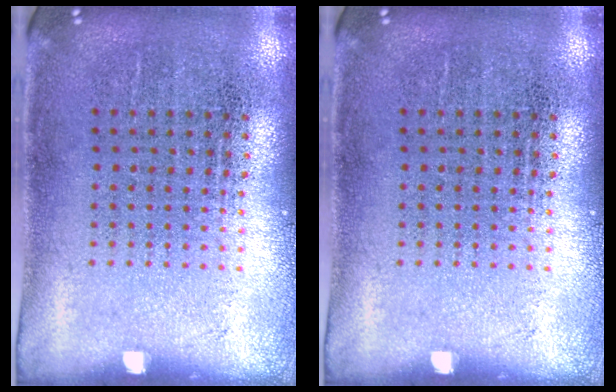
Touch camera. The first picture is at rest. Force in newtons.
{"total": 0.0}